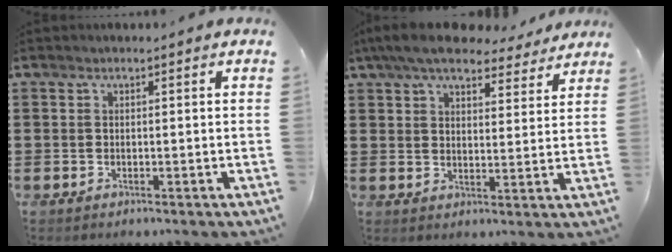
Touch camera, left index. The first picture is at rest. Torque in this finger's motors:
{"motor_torque": [2.14, 0.00, 1.05, 0.21]}